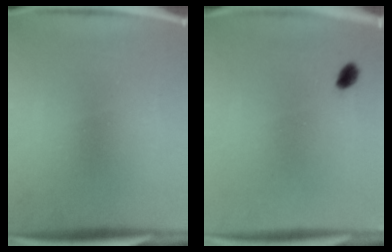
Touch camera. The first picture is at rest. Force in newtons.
{"total": 1.9}